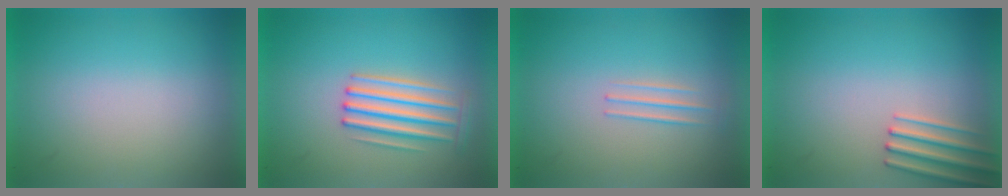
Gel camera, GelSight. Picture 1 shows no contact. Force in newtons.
{"total": 3.1}
{"total": 1.4}
{"total": 2.5}